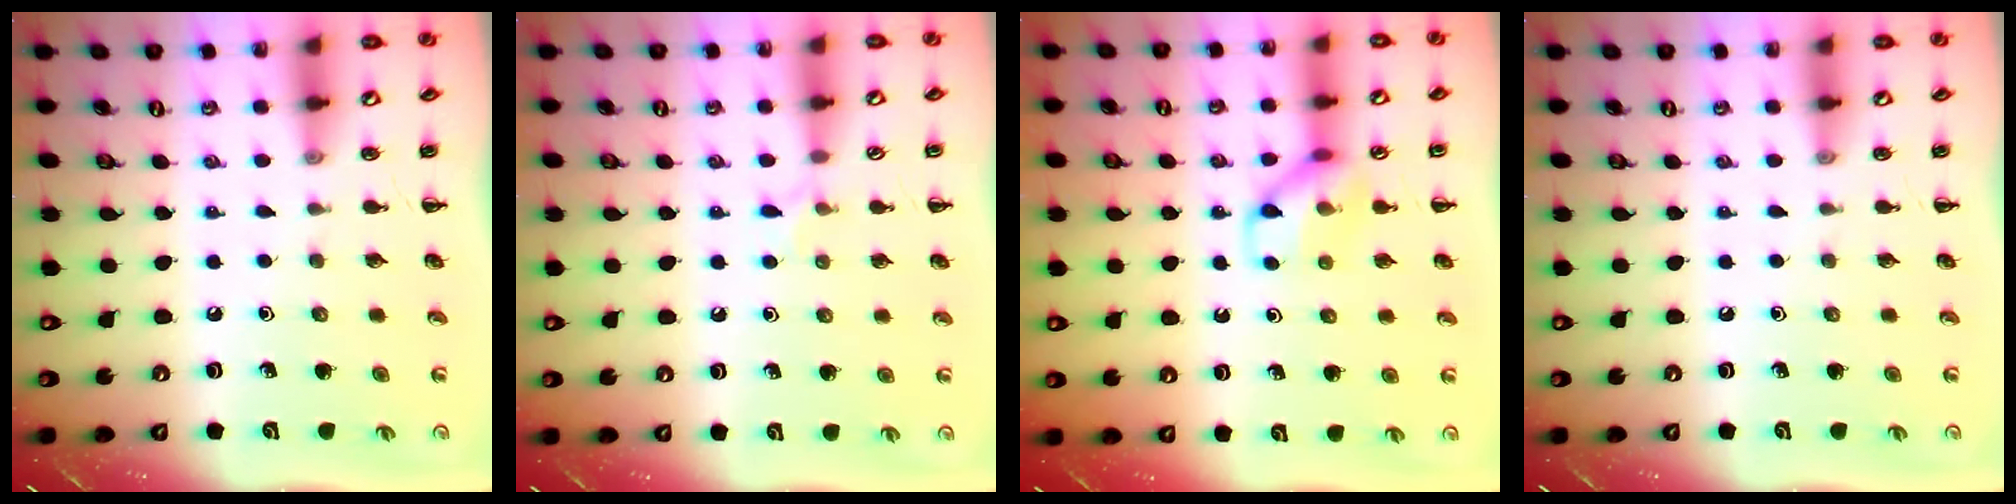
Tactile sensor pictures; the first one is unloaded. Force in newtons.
{"total": 5.2, "press": 4.9, "slide": 1.8}
{"total": 10.9, "press": 10.8, "slide": 1.1}
{"total": 0.0}